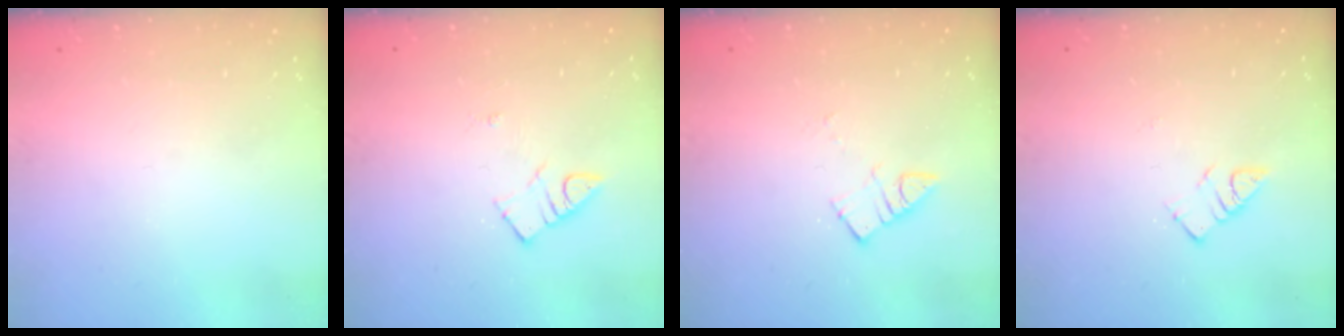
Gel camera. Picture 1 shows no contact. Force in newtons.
{"total": 3.4, "press": 3.4, "slide": 0.5}
{"total": 4.9, "press": 4.8, "slide": 0.5}
{"total": 4.6, "press": 4.6, "slide": 0.2}